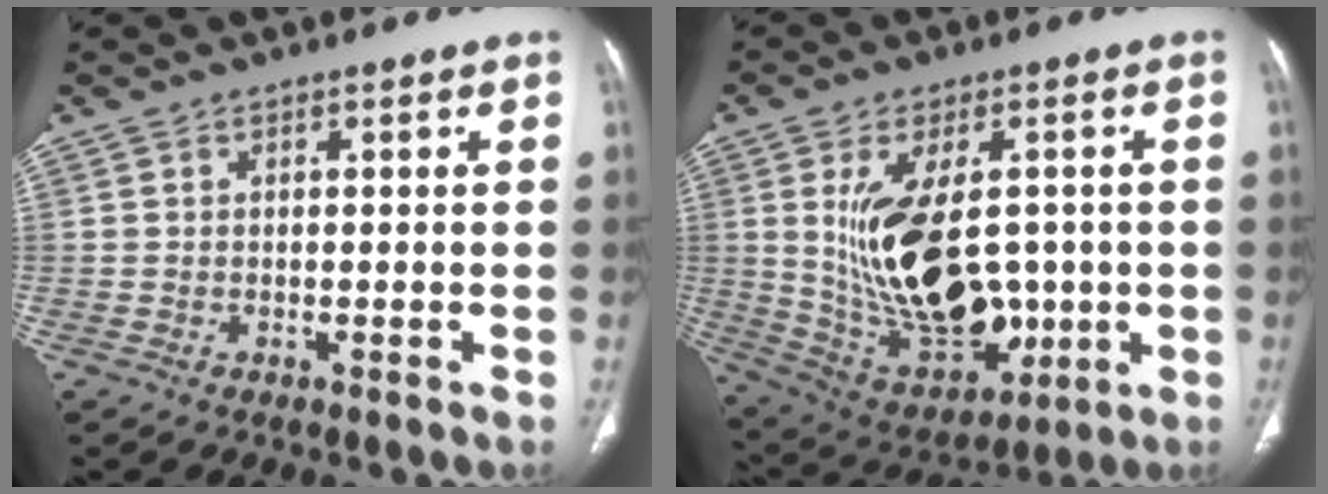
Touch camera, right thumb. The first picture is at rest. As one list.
[{"total": 20.6, "force": [0.4, 12.0, 16.8], "torque": [-0.271, -0.012, 0.040]}]